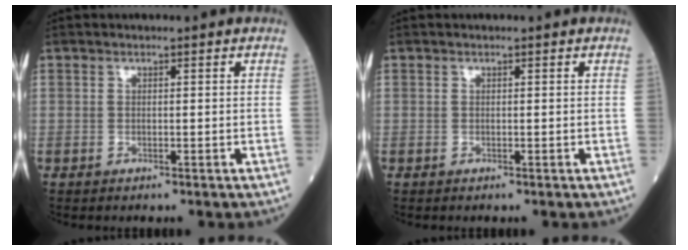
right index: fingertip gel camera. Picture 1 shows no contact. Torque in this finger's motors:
{"motor_torque": [0.03, 0.03, -0.03, -0.01]}